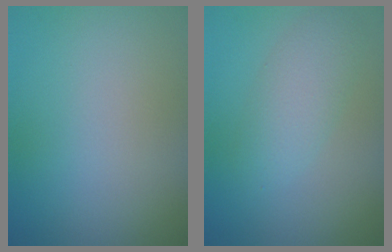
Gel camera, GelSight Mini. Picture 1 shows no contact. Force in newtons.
{"total": 2.8, "press": 2.8, "slide": 0.1}